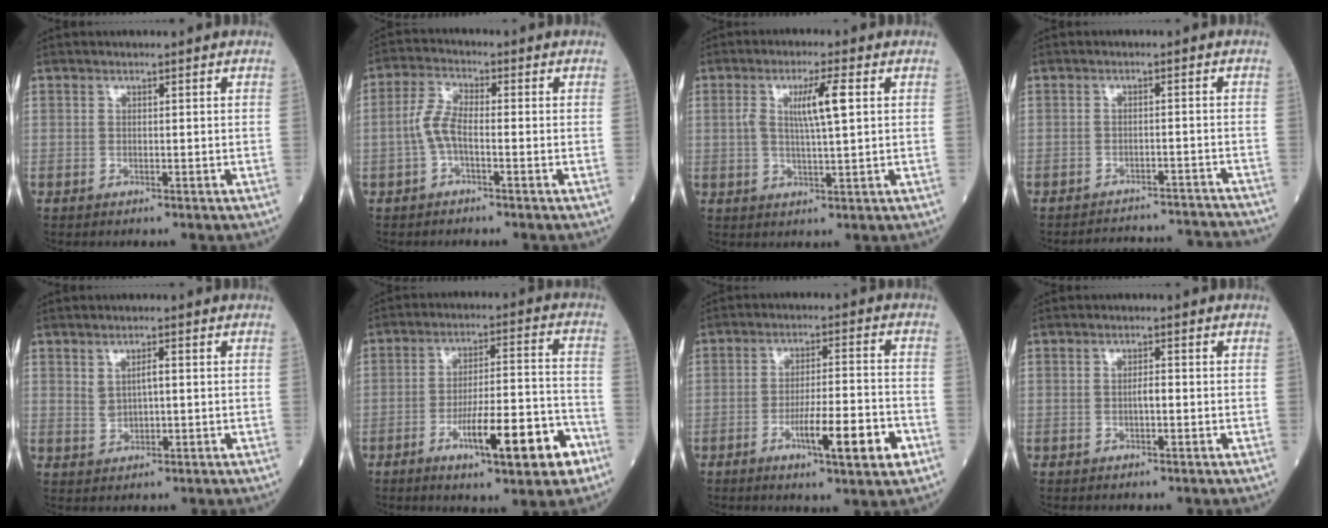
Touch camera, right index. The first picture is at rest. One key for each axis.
{"total": 4.5, "fx": -1.2, "fy": 1.5, "fz": 4.0, "tx": -0.086, "ty": 0.008, "tz": -0.029}
{"total": 6.0, "fx": 1.3, "fy": 0.2, "fz": 5.8, "tx": -0.110, "ty": 0.005, "tz": 0.024}
{"total": 12.4, "fx": -12.3, "fy": 0.8, "fz": 1.0, "tx": -0.007, "ty": 0.015, "tz": -0.144}
{"total": 2.5, "fx": 0.6, "fy": 1.0, "fz": 2.2, "tx": -0.044, "ty": 0.003, "tz": 0.015}
{"total": 13.7, "fx": -6.6, "fy": 2.3, "fz": 11.8, "tx": -0.184, "ty": 0.010, "tz": -0.094}
{"total": 9.9, "fx": -4.2, "fy": 0.9, "fz": 8.9, "tx": -0.142, "ty": -0.003, "tz": -0.062}
{"total": 1.3, "fx": -0.3, "fy": 0.3, "fz": 1.2, "tx": -0.021, "ty": 0.002, "tz": -0.007}